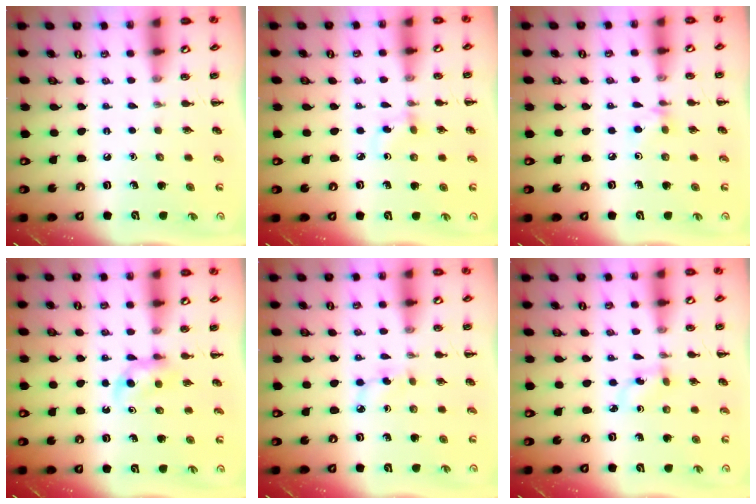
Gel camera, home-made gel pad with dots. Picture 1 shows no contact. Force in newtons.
{"total": 2.8, "press": 2.5, "slide": 1.2}
{"total": 4.4, "press": 4.1, "slide": 1.7}
{"total": 4.0, "press": 3.7, "slide": 1.4}
{"total": 4.1, "press": 3.9, "slide": 1.2}
{"total": 2.6, "press": 2.3, "slide": 1.1}